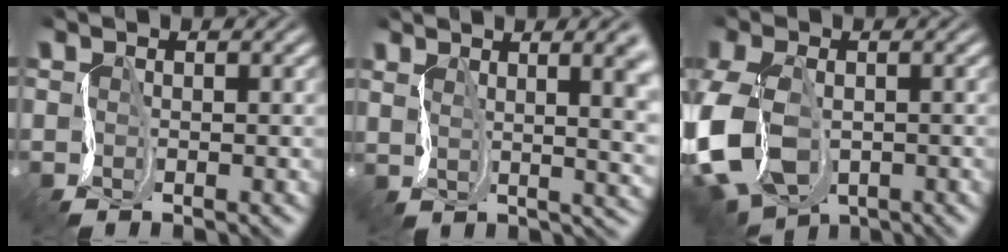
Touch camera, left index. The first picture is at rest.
{"total": 11.5, "force": [4.2, 5.6, 9.2], "torque": [-0.133, 0.046, 0.058]}
{"total": 10.1, "force": [-4.4, 6.2, 6.6], "torque": [-0.182, -0.039, -0.068]}